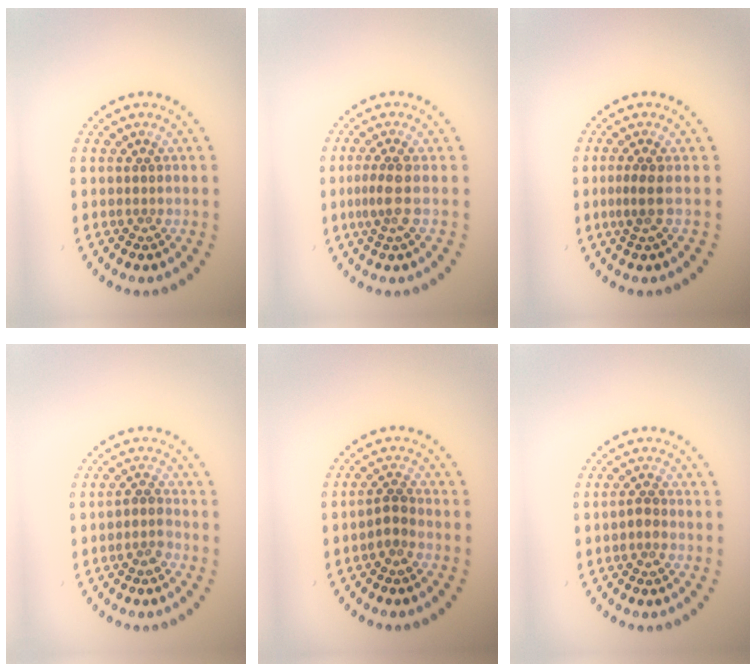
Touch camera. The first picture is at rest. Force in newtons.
{"total": 2.0, "press": 1.7, "slide": 1.1}
{"total": 1.7, "press": 1.2, "slide": 1.1}
{"total": 1.5, "press": 1.2, "slide": 0.9}
{"total": 1.6, "press": 1.3, "slide": 0.9}
{"total": 0.9, "press": 0.9, "slide": 0.2}